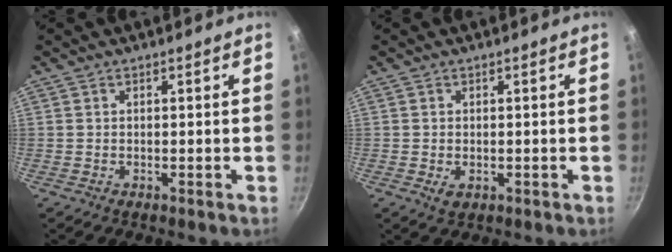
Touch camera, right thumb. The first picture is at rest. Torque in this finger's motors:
{"motor_torque": [-0.29, 0.10, -0.23, 0.04, 0.11]}